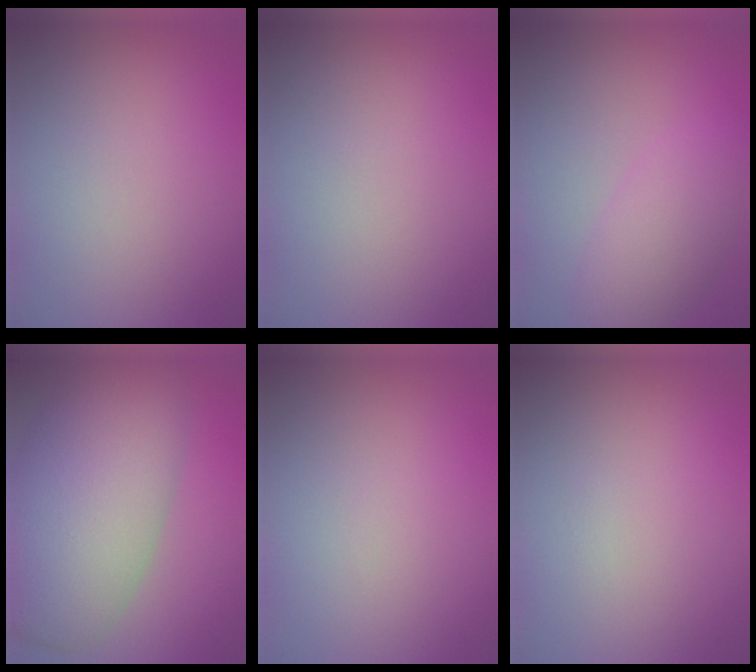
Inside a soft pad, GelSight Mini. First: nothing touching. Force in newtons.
{"total": 0.0}
{"total": 3.8, "press": 3.8, "slide": 0.2}
{"total": 12.2, "press": 12.1, "slide": 0.6}
{"total": 0.0}
{"total": 0.0}